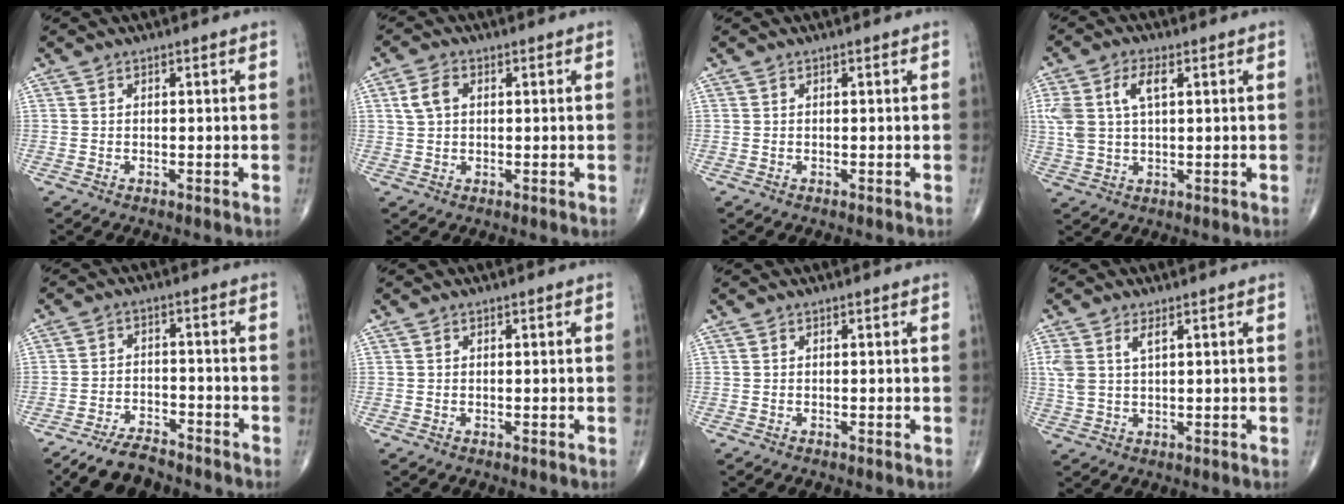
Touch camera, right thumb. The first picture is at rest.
{"total": 4.0, "force": [1.0, 2.7, 2.8], "torque": [-0.057, 0.008, 0.019]}
{"total": 0.0}
{"total": 8.3, "force": [2.4, 4.3, 6.8], "torque": [-0.156, 0.012, 0.050]}
{"total": 7.7, "force": [-6.6, 2.8, 2.7], "torque": [-0.049, 0.033, -0.119]}
{"total": 0.0}
{"total": 0.0}
{"total": 4.9, "force": [1.9, 2.3, 3.9], "torque": [-0.095, 0.005, 0.044]}